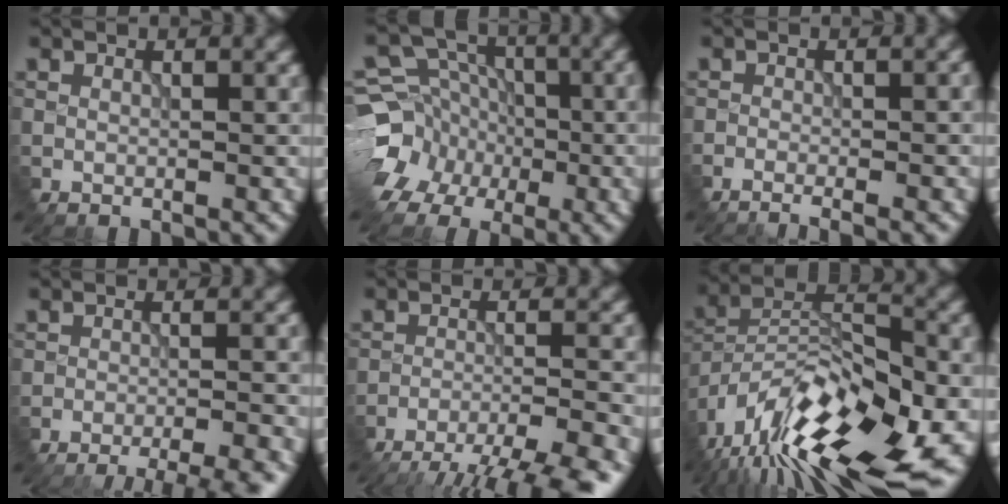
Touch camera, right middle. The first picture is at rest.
{"total": 7.0, "force": [-3.3, 5.9, 2.0], "torque": [-0.035, 0.001, -0.068]}
{"total": 3.5, "force": [-1.5, 1.3, 2.9], "torque": [-0.005, 0.009, -0.031]}
{"total": 8.3, "force": [-6.6, 2.1, 4.7], "torque": [-0.044, -0.006, -0.064]}
{"total": 10.7, "force": [-9.0, 1.7, 5.5], "torque": [-0.083, -0.014, -0.118]}
{"total": 15.9, "force": [-10.0, 5.7, 10.9], "torque": [-0.209, 0.003, -0.162]}